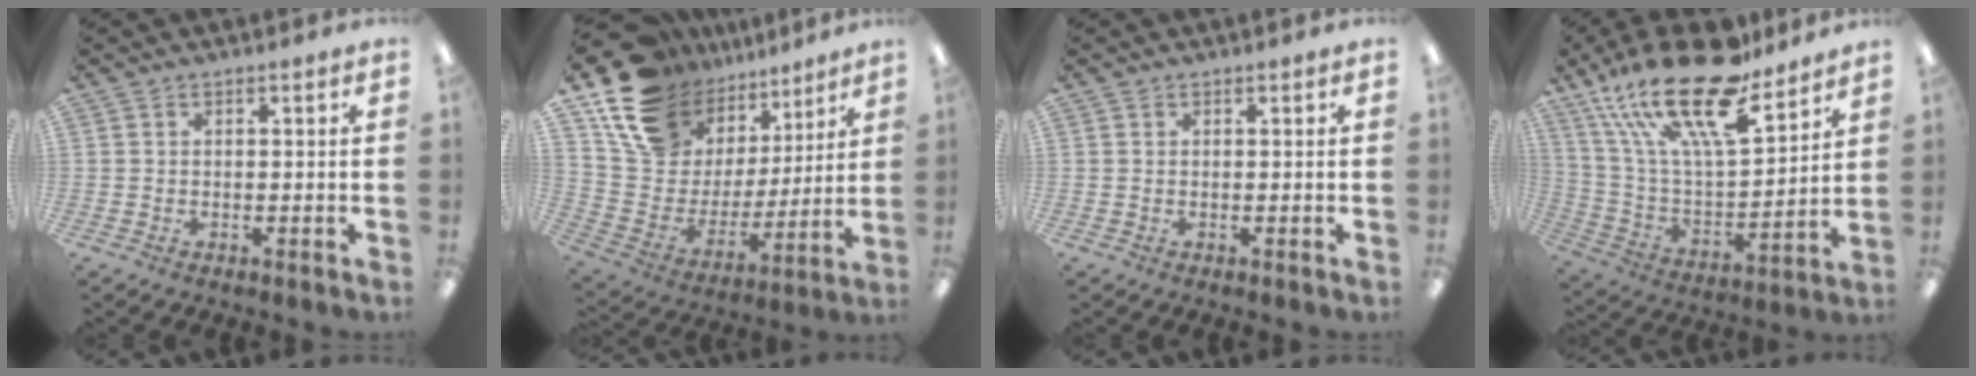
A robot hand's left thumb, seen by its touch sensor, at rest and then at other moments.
{"total": 19.4, "force": [12.6, 12.7, 7.6], "torque": [-0.160, -0.076, 0.243]}
{"total": 0.0}
{"total": 25.3, "force": [17.6, 8.5, 16.1], "torque": [-0.291, -0.114, 0.300]}